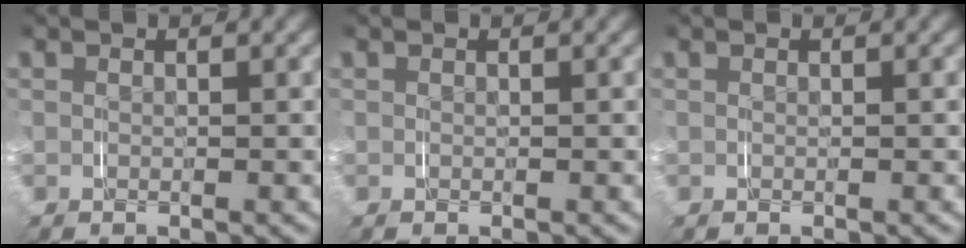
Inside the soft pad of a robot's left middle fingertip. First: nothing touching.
{"total": 0.0}
{"total": 0.0}